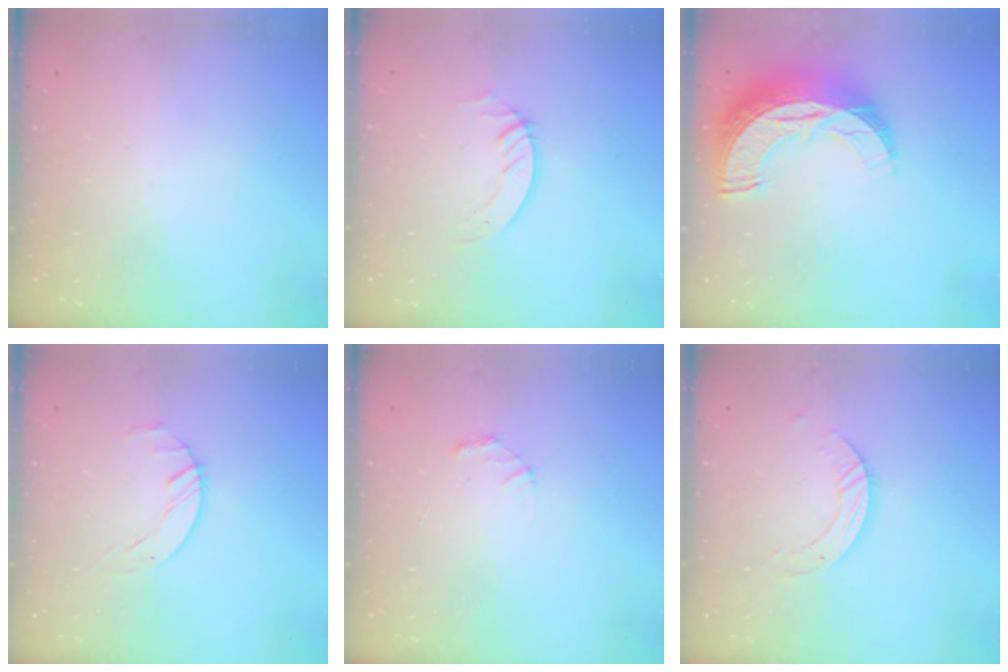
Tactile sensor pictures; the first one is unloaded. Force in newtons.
{"total": 2.7, "press": 2.7, "slide": 0.2}
{"total": 18.5, "press": 18.5, "slide": 1.0}
{"total": 1.5, "press": 1.5, "slide": 0.2}
{"total": 1.9, "press": 1.9, "slide": 0.2}
{"total": 4.5, "press": 4.5, "slide": 0.1}